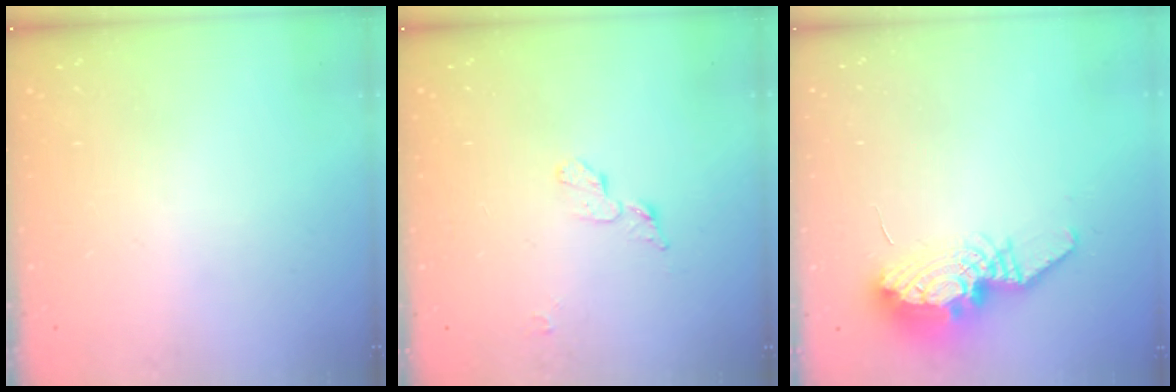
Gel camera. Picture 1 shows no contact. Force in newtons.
{"total": 5.5, "press": 5.5, "slide": 0.6}
{"total": 10.2, "press": 10.1, "slide": 0.8}